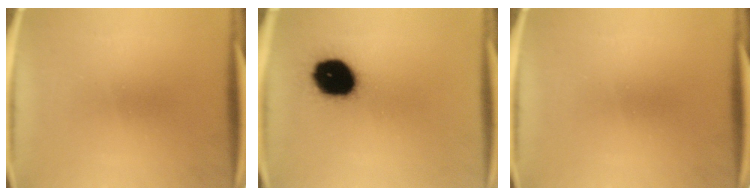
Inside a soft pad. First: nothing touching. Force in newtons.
{"total": 16.3}
{"total": 0.0}